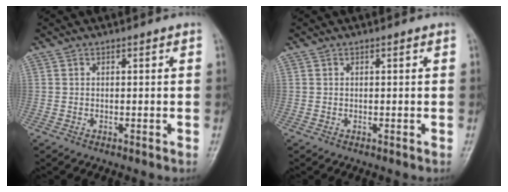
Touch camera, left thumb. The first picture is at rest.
{"total": 0.0}